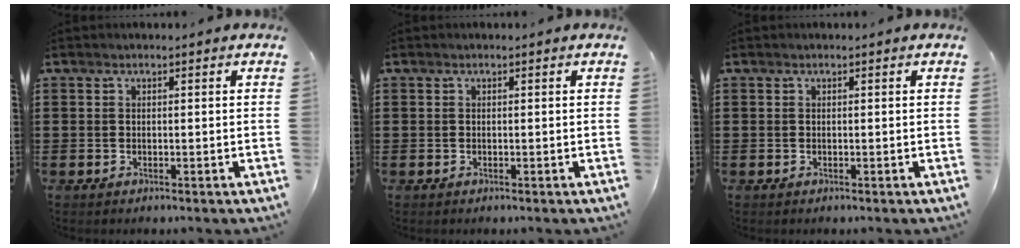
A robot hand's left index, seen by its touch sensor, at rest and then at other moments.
{"total": 0.0}
{"total": 0.0}